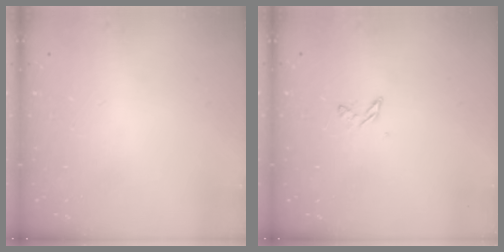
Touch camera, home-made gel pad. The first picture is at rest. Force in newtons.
{"total": 3.0, "press": 2.9, "slide": 0.4}